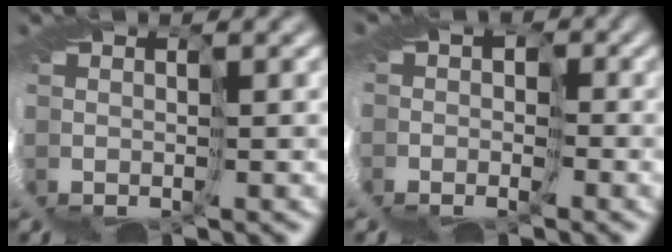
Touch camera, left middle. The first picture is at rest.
{"total": 4.7, "force": [-0.9, 4.1, 2.1], "torque": [-0.036, 0.004, -0.031]}